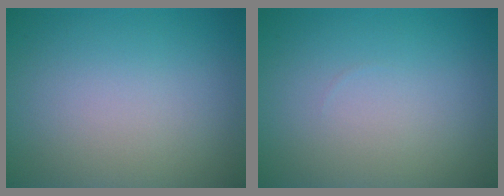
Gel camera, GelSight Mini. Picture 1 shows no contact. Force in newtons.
{"total": 0.0}